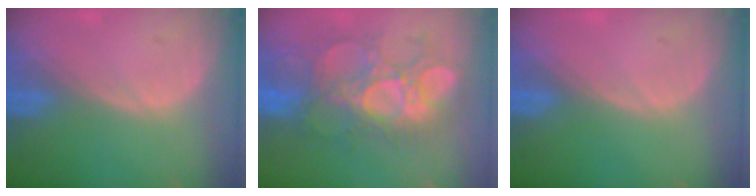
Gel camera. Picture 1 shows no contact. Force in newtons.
{"total": 9.9, "press": 9.9, "slide": 1.0}
{"total": 0.0}